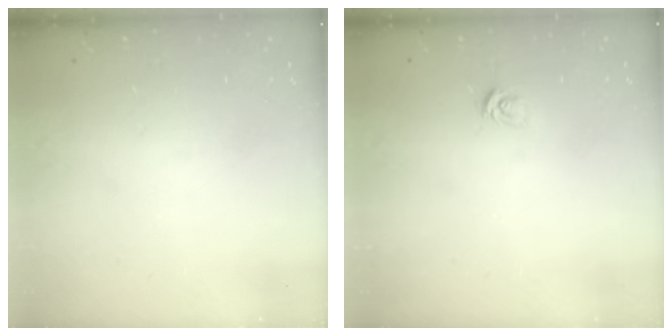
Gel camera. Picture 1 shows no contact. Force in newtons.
{"total": 3.7, "press": 3.7, "slide": 0.2}